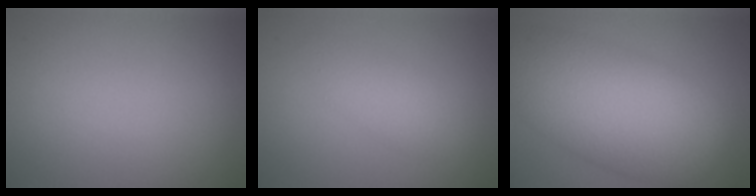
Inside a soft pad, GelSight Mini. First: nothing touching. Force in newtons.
{"total": 2.4, "press": 2.4, "slide": 0.1}
{"total": 10.6, "press": 10.6, "slide": 0.4}